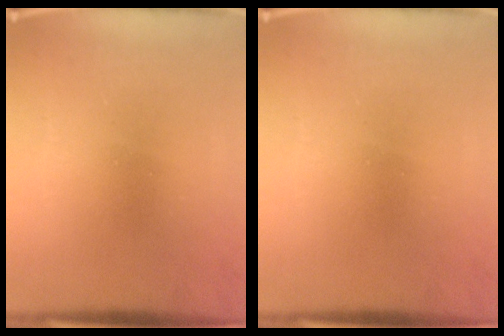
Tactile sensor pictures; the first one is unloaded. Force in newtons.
{"total": 0.0}